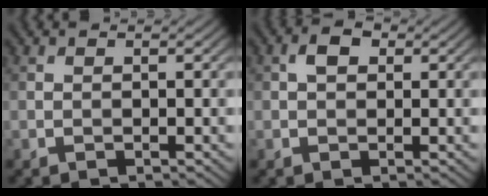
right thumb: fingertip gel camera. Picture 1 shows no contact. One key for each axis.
{"total": 2.4, "fx": 0.7, "fy": 1.6, "fz": 1.6, "tx": -0.032, "ty": 0.005, "tz": 0.008}